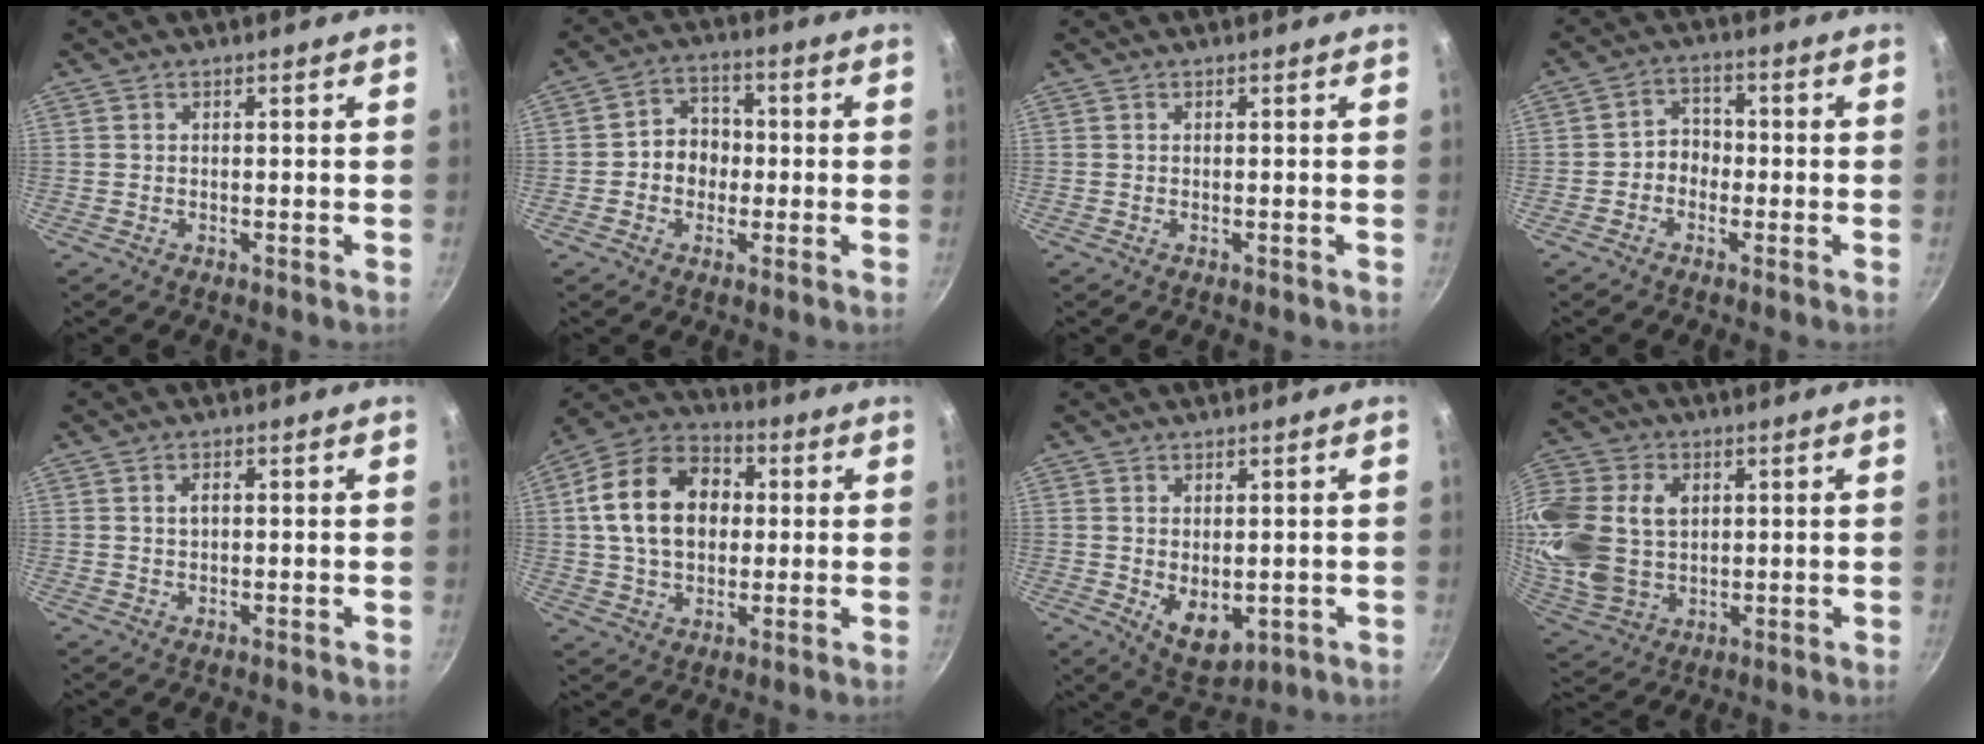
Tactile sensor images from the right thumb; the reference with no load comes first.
{"total": 7.0, "force": [-0.7, 6.0, 3.6], "torque": [-0.015, 0.019, -0.021]}
{"total": 0.0}
{"total": 4.4, "force": [-1.3, 3.6, 2.1], "torque": [-0.002, 0.023, -0.031]}
{"total": 1.6, "force": [0.3, 1.0, 1.2], "torque": [-0.014, 0.006, 0.005]}
{"total": 17.7, "force": [2.3, 12.9, 11.9], "torque": [-0.177, 0.025, 0.027]}
{"total": 7.2, "force": [-0.6, 4.5, 5.6], "torque": [-0.072, -0.018, 0.009]}
{"total": 22.0, "force": [3.5, 16.4, 14.2], "torque": [-0.320, 0.010, 0.076]}